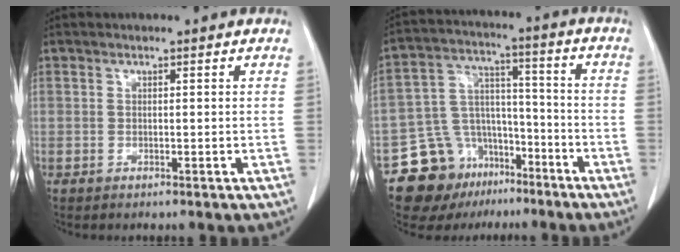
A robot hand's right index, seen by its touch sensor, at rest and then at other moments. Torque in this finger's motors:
{"motor_torque": [-0.15, -0.08, -0.65, -0.21]}